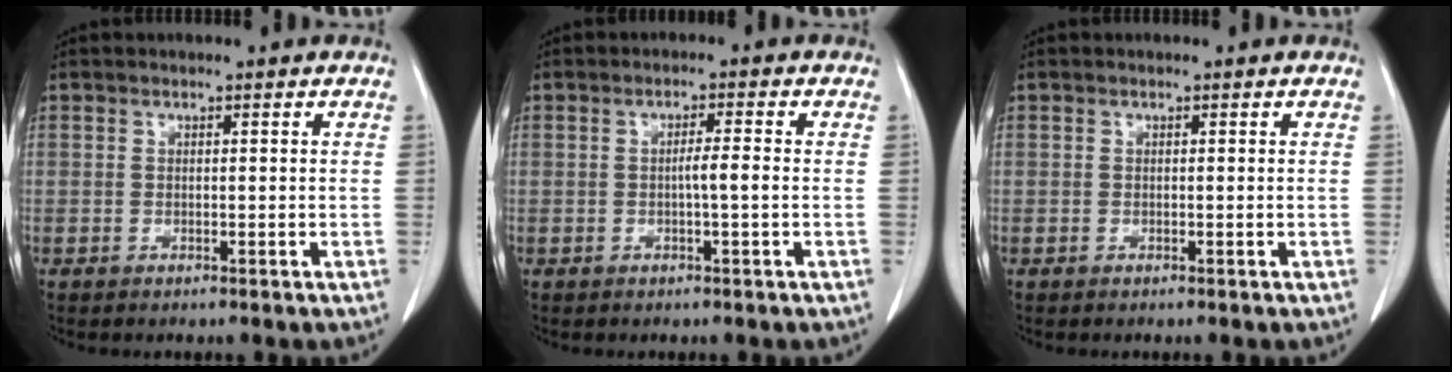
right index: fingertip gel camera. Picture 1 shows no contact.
{"total": 2.5, "force": [-0.3, -0.1, 2.4], "torque": [-0.040, 0.002, -0.006]}
{"total": 0.0}